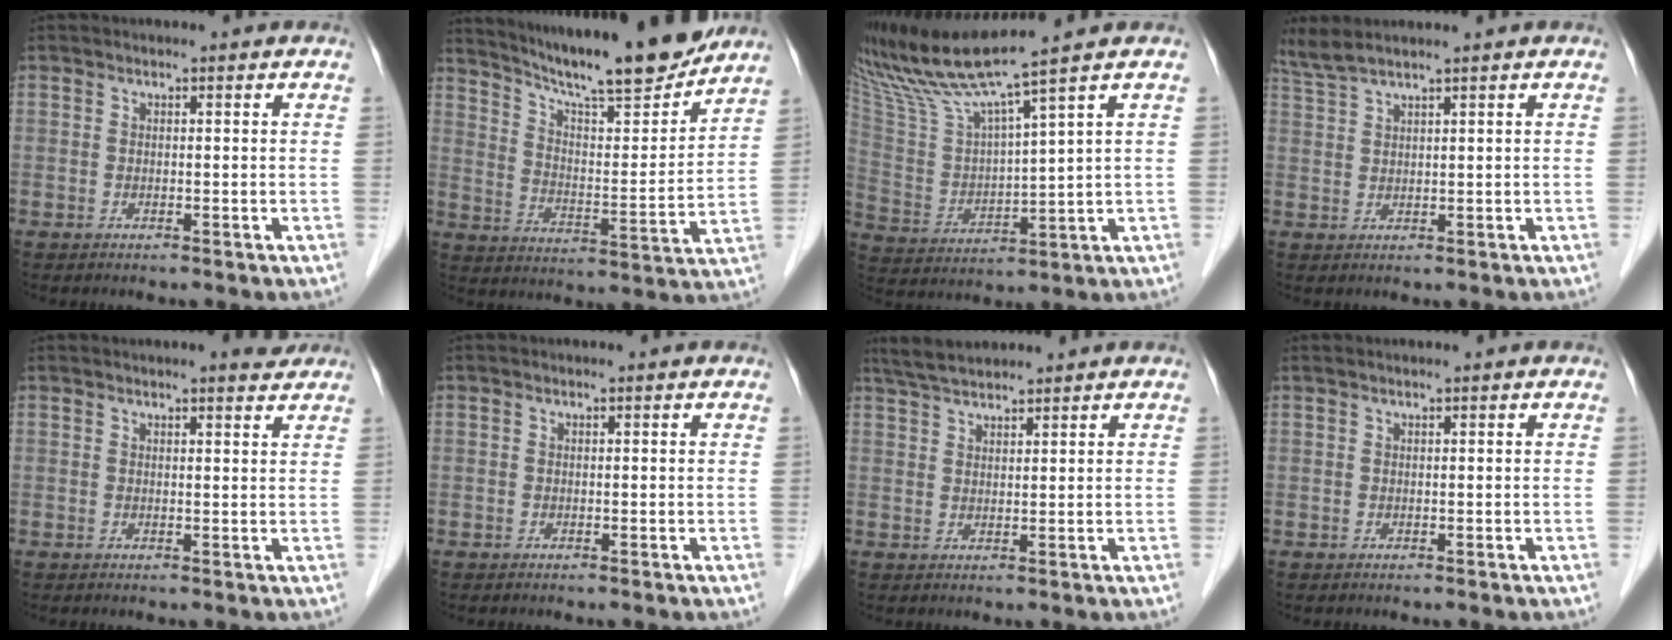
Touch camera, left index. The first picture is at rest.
{"total": 17.8, "force": [15.7, 0.4, 8.3], "torque": [-0.137, -0.006, 0.250]}
{"total": 12.1, "force": [10.0, -2.1, 6.5], "torque": [-0.140, -0.001, 0.200]}
{"total": 3.7, "force": [3.2, -0.7, 1.8], "torque": [-0.049, 0.014, 0.072]}
{"total": 3.1, "force": [2.8, 0.4, 1.3], "torque": [-0.019, 0.002, 0.031]}
{"total": 0.0}
{"total": 4.9, "force": [4.5, 0.7, 1.8], "torque": [-0.043, 0.019, 0.089]}
{"total": 0.0}